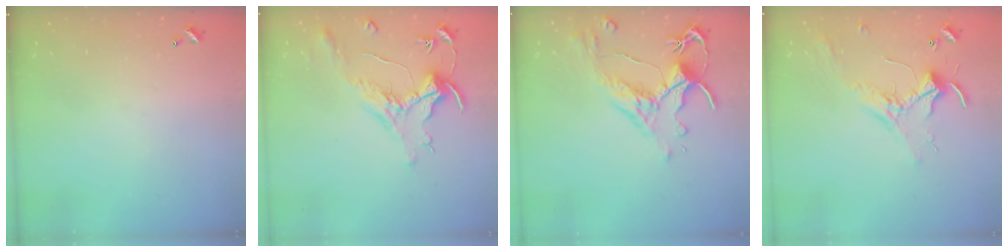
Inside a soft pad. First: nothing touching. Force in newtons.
{"total": 1.6, "press": 1.4, "slide": 0.7}
{"total": 3.3, "press": 3.0, "slide": 1.4}
{"total": 2.3, "press": 2.3, "slide": 0.5}